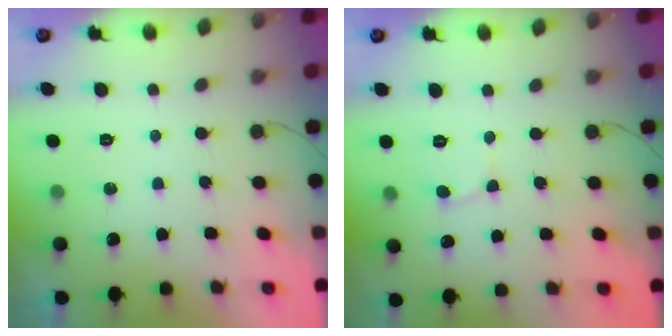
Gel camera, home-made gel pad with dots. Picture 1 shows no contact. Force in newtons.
{"total": 2.9, "press": 2.8, "slide": 0.3}